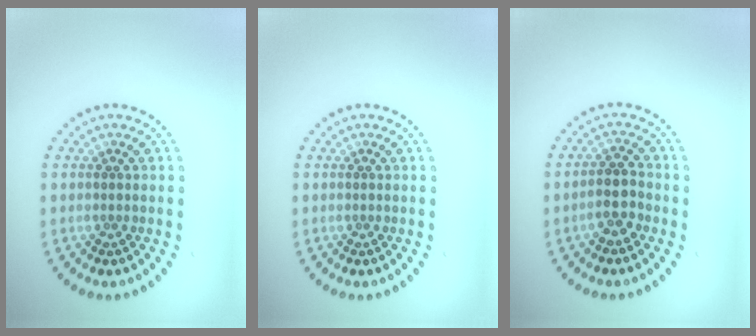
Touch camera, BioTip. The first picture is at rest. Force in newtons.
{"total": 0.0}
{"total": 2.3, "press": 2.2, "slide": 0.9}